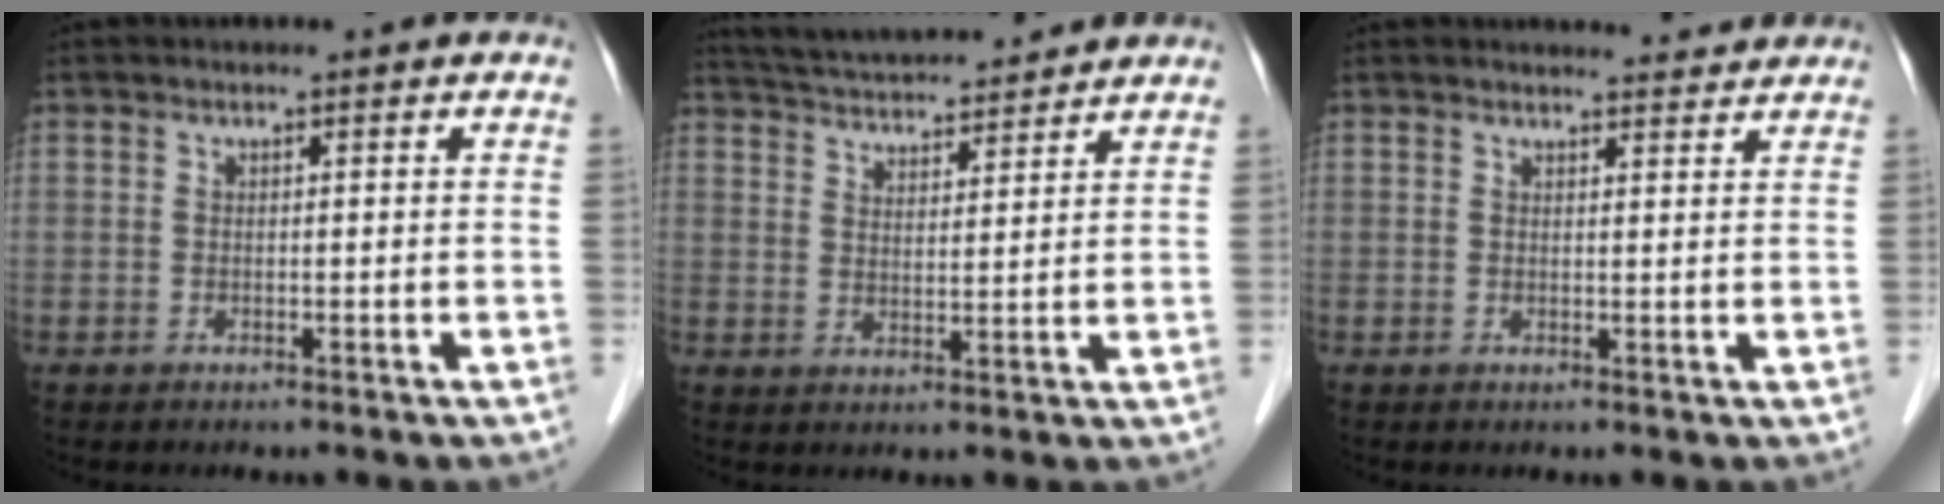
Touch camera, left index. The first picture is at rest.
{"total": 13.5, "force": [12.6, 1.8, 4.5], "torque": [-0.081, 0.029, 0.198]}
{"total": 4.3, "force": [4.3, 0.7, 0.6], "torque": [-0.010, 0.007, 0.047]}